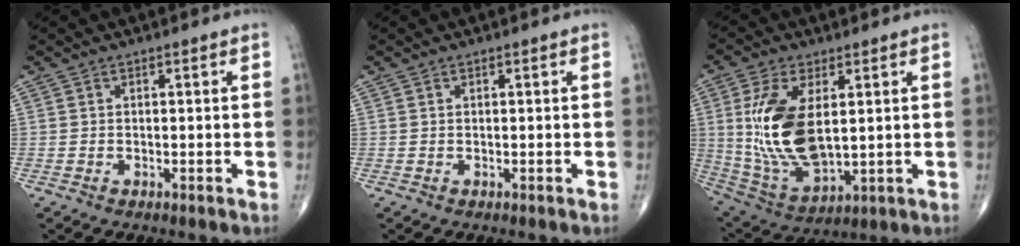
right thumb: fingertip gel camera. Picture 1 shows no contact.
{"total": 0.0}
{"total": 17.0, "force": [2.6, 8.6, 14.5], "torque": [-0.285, -0.020, 0.065]}